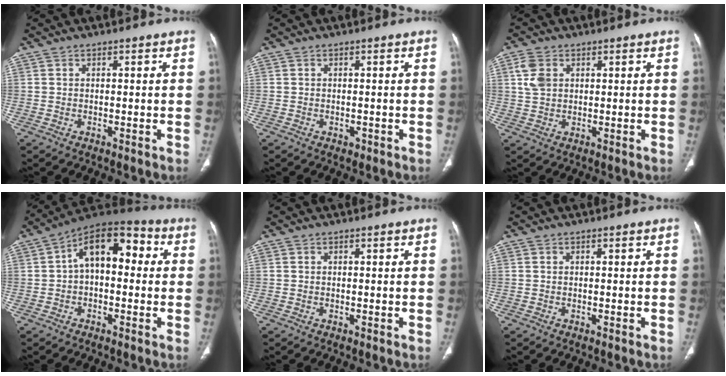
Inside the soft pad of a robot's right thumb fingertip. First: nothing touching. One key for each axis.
{"total": 0.6, "fx": -0.2, "fy": 0.5, "fz": 0.2, "tx": 0.002, "ty": 0.003, "tz": -0.001}
{"total": 4.8, "fx": 1.6, "fy": 3.4, "fz": 3.0, "tx": -0.060, "ty": 0.002, "tz": 0.034}
{"total": 13.1, "fx": 1.5, "fy": 7.6, "fz": 10.5, "tx": -0.133, "ty": 0.042, "tz": 0.008}
{"total": 0.0}
{"total": 0.0}